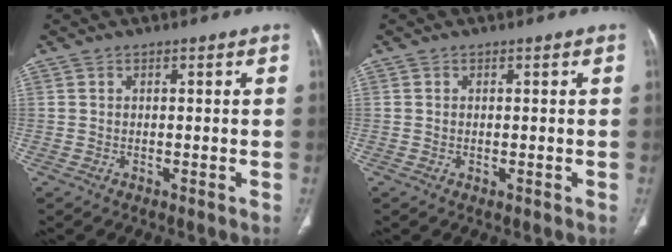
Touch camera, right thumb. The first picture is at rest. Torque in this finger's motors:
{"motor_torque": [-0.43, -0.08, -0.24, 0.14, 0.00]}